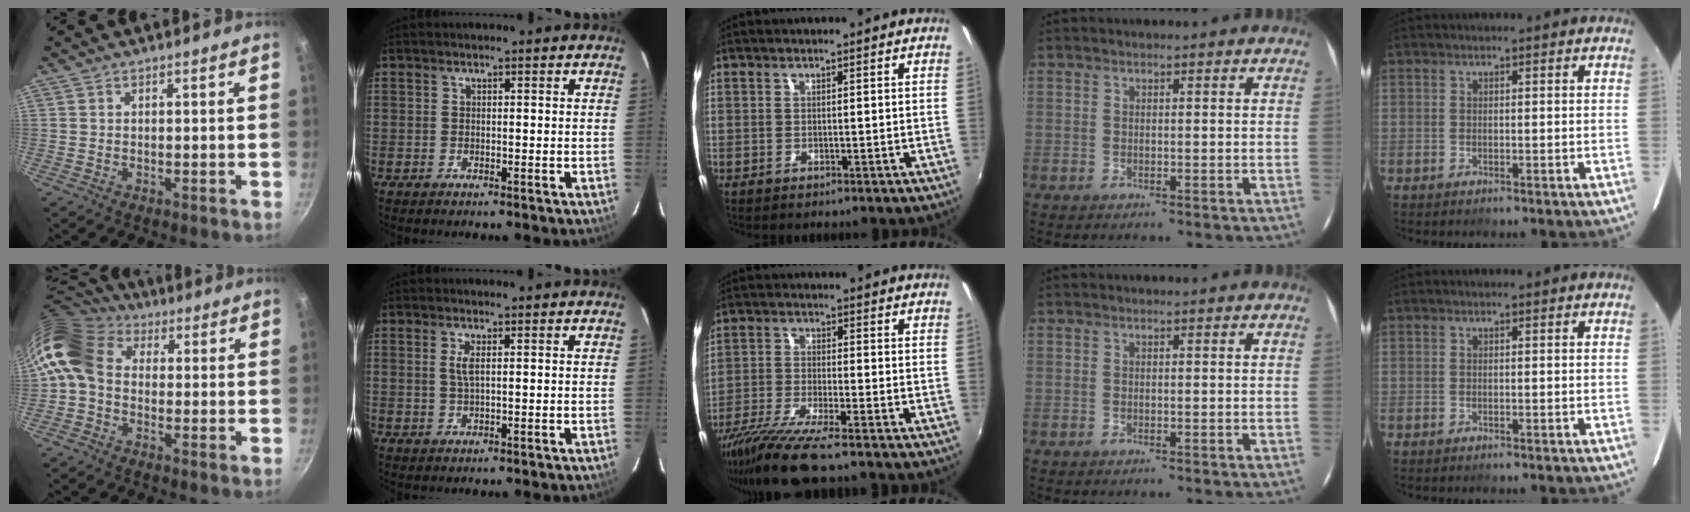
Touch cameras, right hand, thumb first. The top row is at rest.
{"thumb": {"total": 11.5, "force": [0.0, 8.9, 7.3], "torque": [-0.137, 0.032, -0.023]}, "index": {"total": 2.1, "force": [0.5, 0.5, 2.0], "torque": [-0.043, 0.000, 0.010]}, "middle": {"total": 10.7, "force": [-8.8, 0.0, 6.0], "torque": [-0.131, -0.038, -0.161]}}